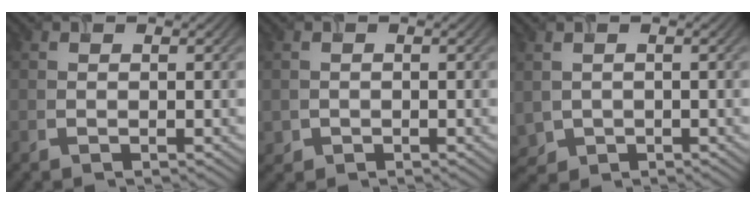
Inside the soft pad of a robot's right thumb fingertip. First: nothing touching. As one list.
[{"total": 1.3, "force": [-0.4, 1.3, 0.0], "torque": [0.003, -0.006, -0.010]}, {"total": 2.5, "force": [-0.2, 2.2, 1.2], "torque": [-0.044, -0.012, -0.002]}]